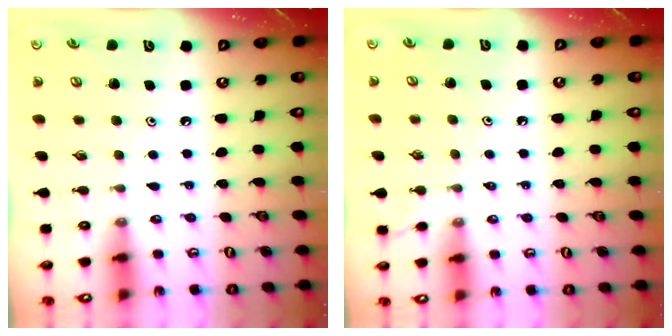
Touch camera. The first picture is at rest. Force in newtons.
{"total": 1.3, "press": 1.3, "slide": 0.3}